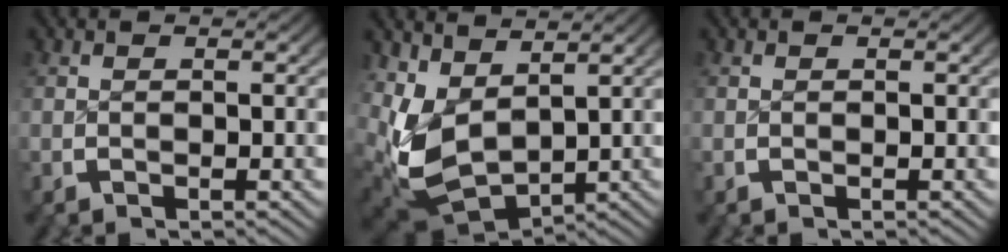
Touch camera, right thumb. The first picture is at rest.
{"total": 9.1, "force": [-1.1, 7.8, 4.7], "torque": [-0.159, -0.087, 0.021]}
{"total": 0.0}